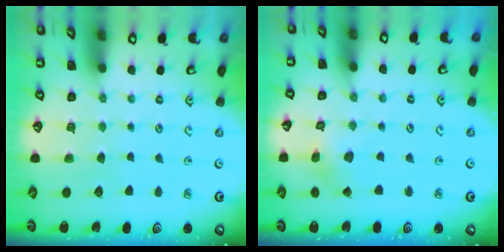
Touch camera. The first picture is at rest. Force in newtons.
{"total": 2.2, "press": 2.2, "slide": 0.2}